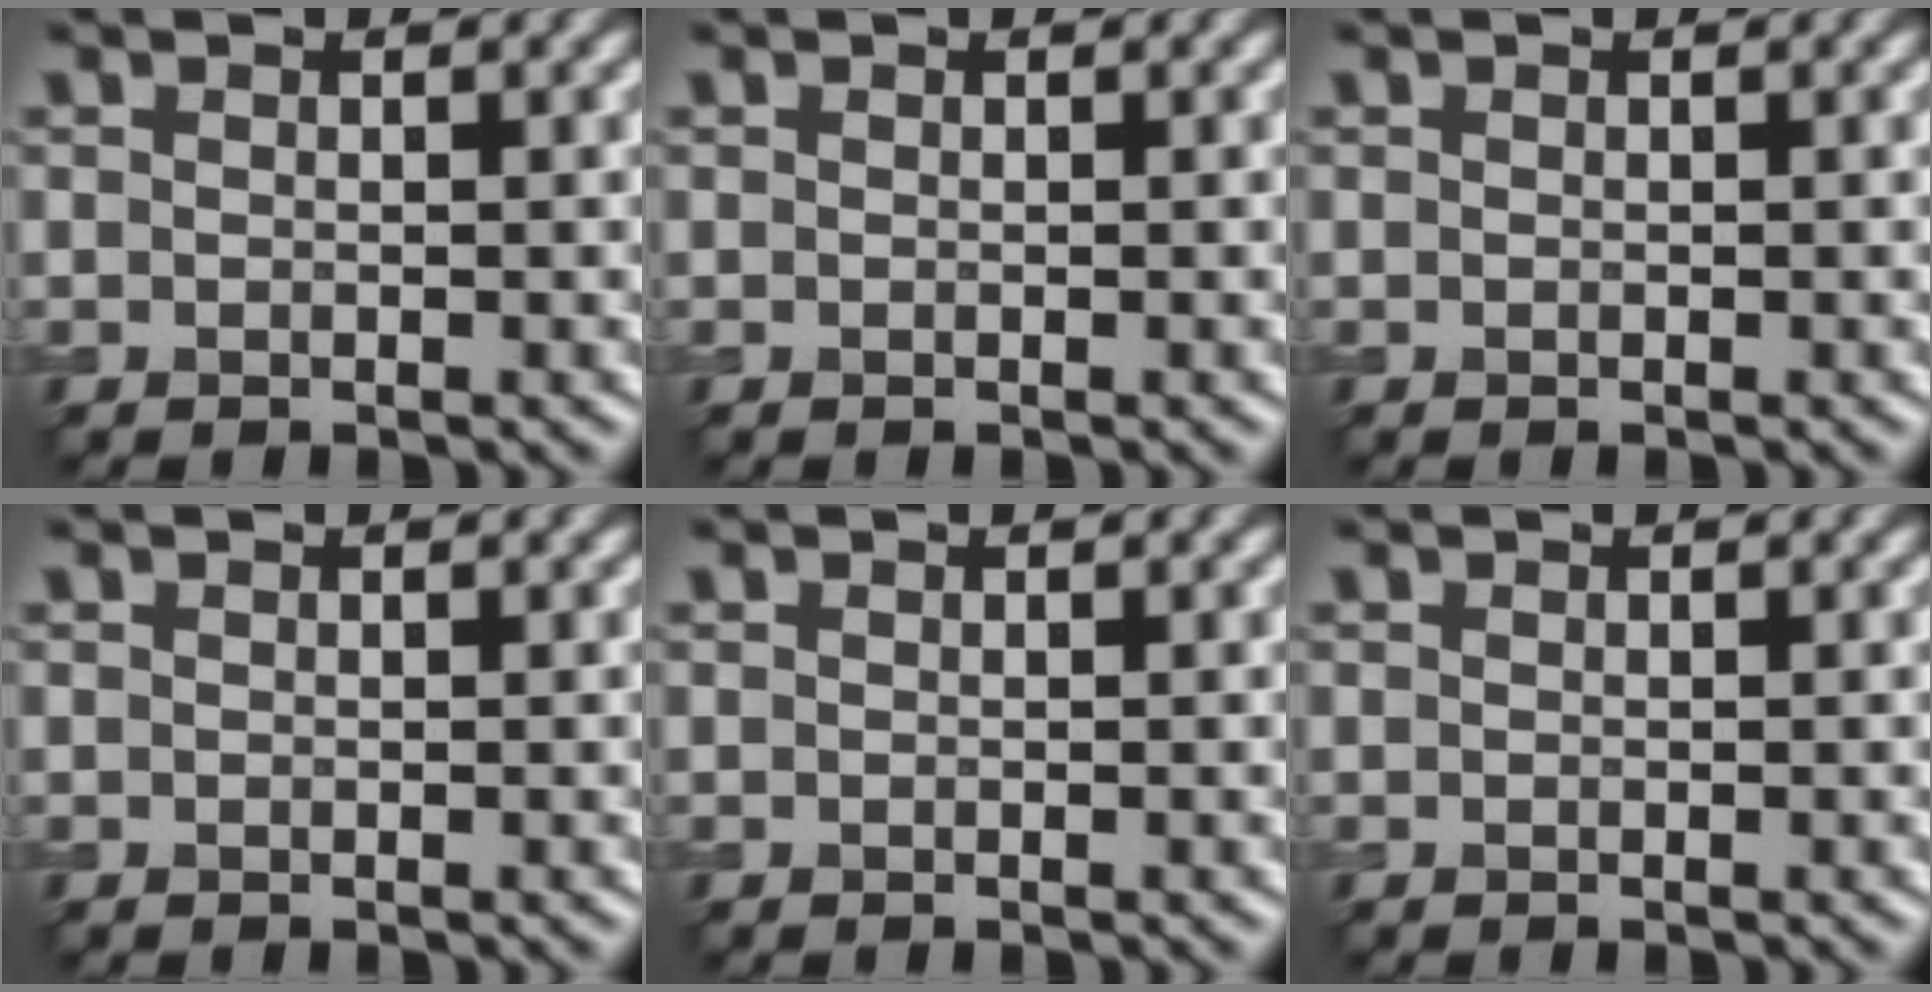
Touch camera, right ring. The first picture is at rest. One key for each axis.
{"total": 0.0}
{"total": 0.0}
{"total": 0.0}
{"total": 0.0}
{"total": 0.0}